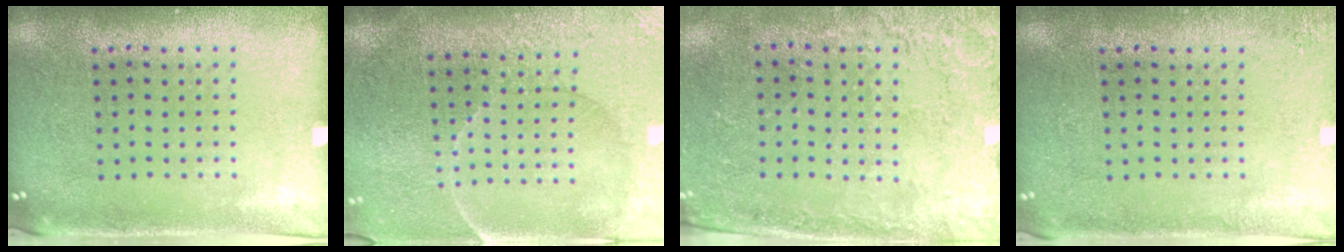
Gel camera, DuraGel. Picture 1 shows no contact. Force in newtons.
{"total": 3.8, "press": 3.6, "slide": 1.3}
{"total": 2.6, "press": 2.3, "slide": 1.1}
{"total": 1.4, "press": 1.4, "slide": 0.2}